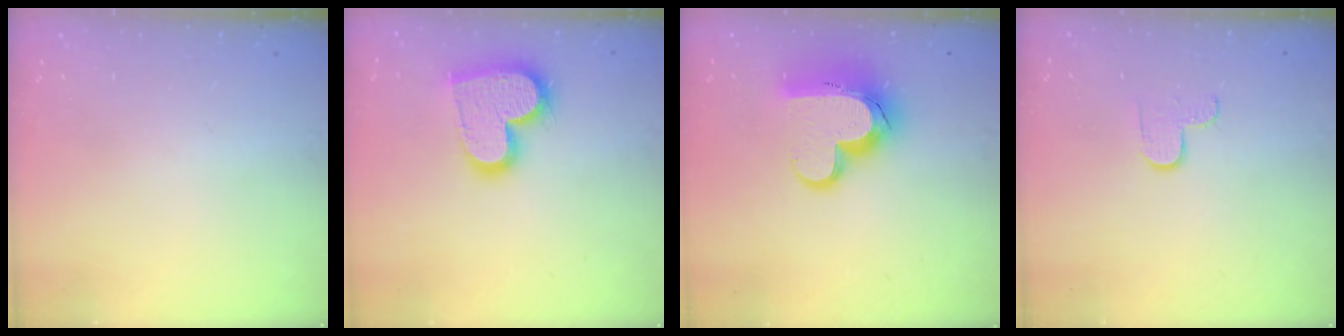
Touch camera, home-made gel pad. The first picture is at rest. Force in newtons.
{"total": 17.2, "press": 17.1, "slide": 1.2}
{"total": 15.6, "press": 15.5, "slide": 1.3}
{"total": 2.9, "press": 2.9, "slide": 0.3}